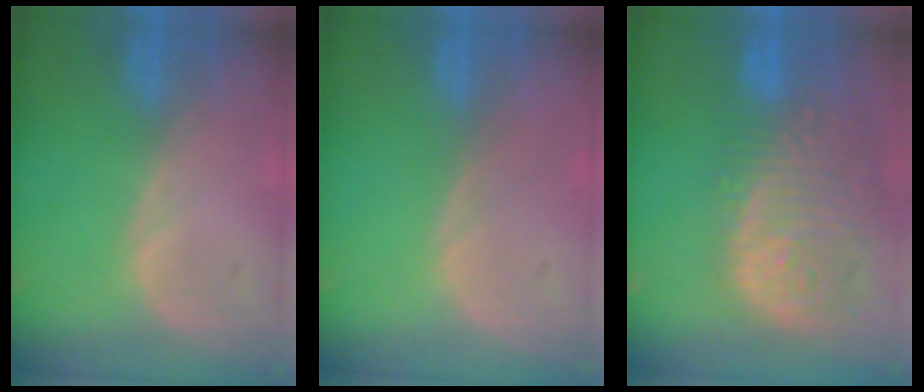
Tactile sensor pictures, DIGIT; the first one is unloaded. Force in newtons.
{"total": 0.0}
{"total": 14.2, "press": 11.7, "slide": 8.1}